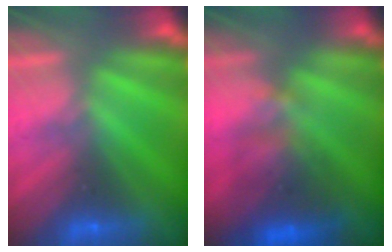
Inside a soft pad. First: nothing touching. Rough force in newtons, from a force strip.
{"total": 3.8}